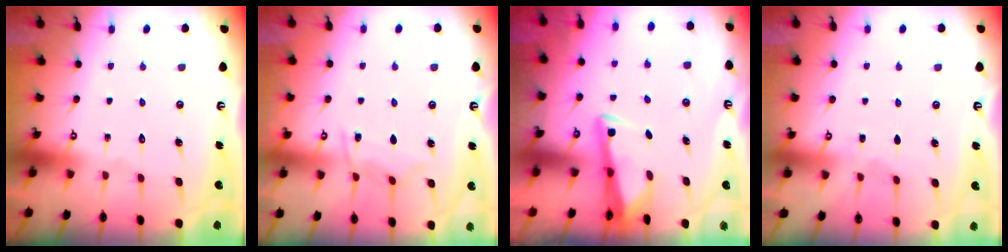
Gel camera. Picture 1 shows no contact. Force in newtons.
{"total": 6.3, "press": 6.2, "slide": 0.8}
{"total": 3.4, "press": 3.4, "slide": 0.4}
{"total": 2.9, "press": 2.9, "slide": 0.3}